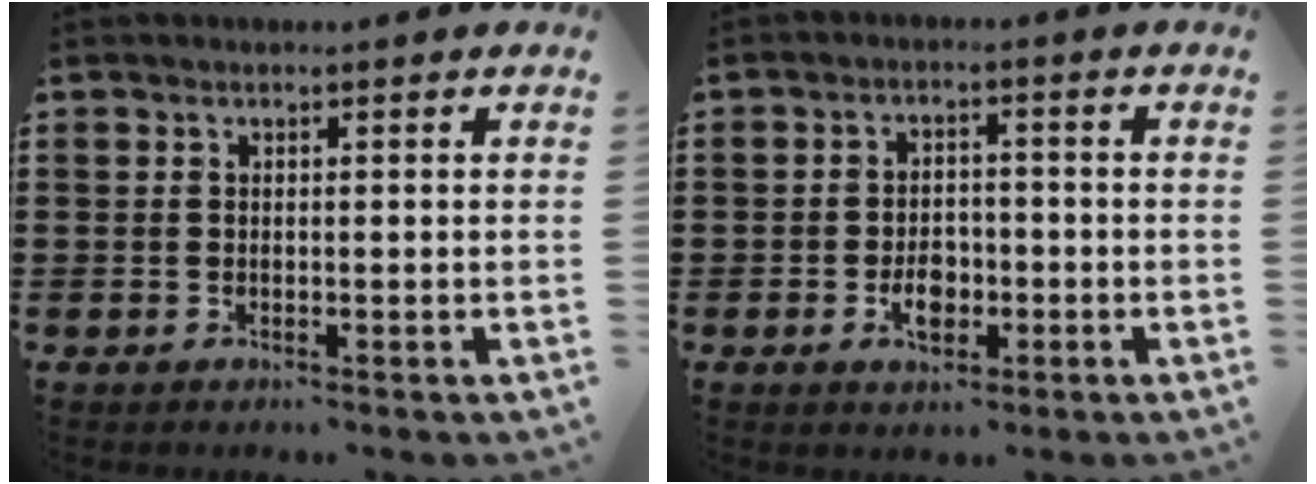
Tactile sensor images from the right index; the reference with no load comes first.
{"total": 4.1, "force": [-1.4, 2.5, 3.0], "torque": [-0.047, -0.002, -0.025]}